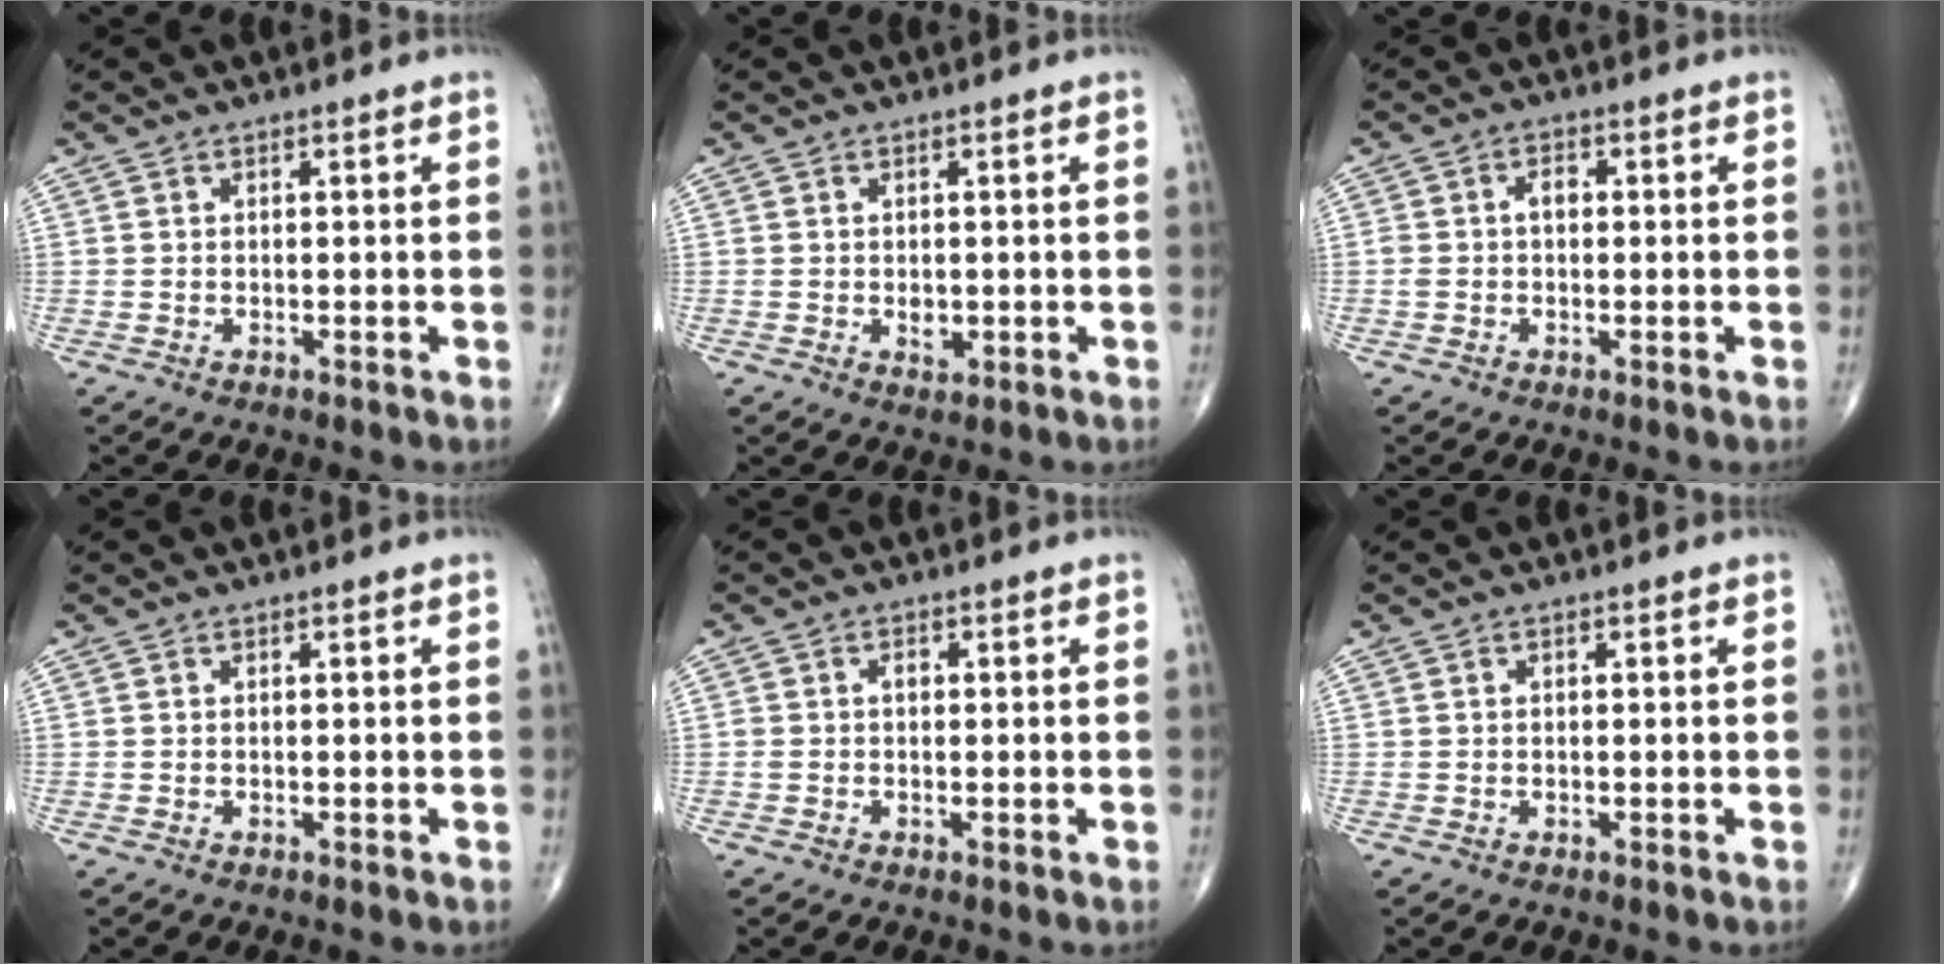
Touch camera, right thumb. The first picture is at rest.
{"total": 2.0, "force": [-0.2, 1.4, 1.4], "torque": [-0.016, -0.003, 0.001]}
{"total": 2.9, "force": [0.0, 1.9, 2.1], "torque": [-0.042, 0.014, -0.001]}
{"total": 0.0}
{"total": 1.4, "force": [0.0, 1.1, 1.0], "torque": [-0.016, 0.007, 0.000]}
{"total": 0.0}